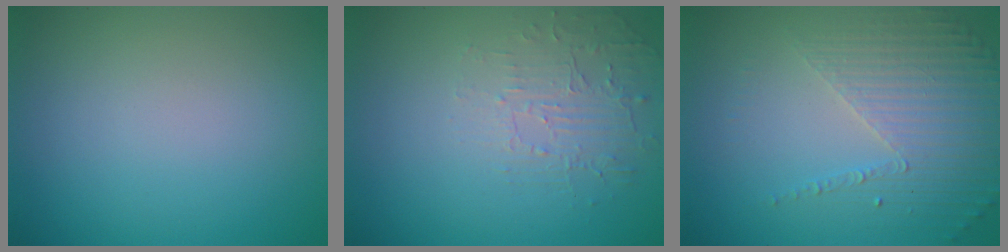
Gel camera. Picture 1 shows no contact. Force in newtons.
{"total": 1.9, "press": 0.8, "slide": 1.7}
{"total": 4.5, "press": 3.2, "slide": 3.2}